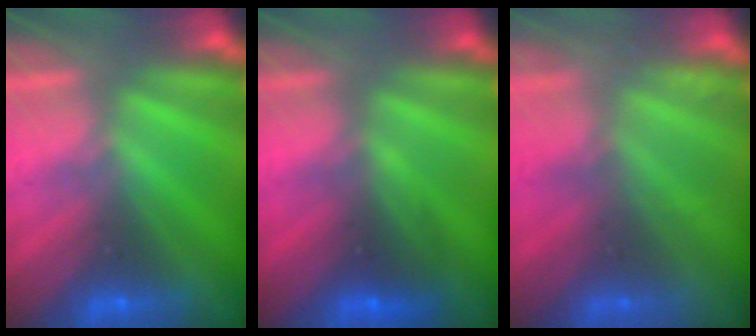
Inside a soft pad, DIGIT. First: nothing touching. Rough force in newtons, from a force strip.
{"total": 2.8}
{"total": 2.3}